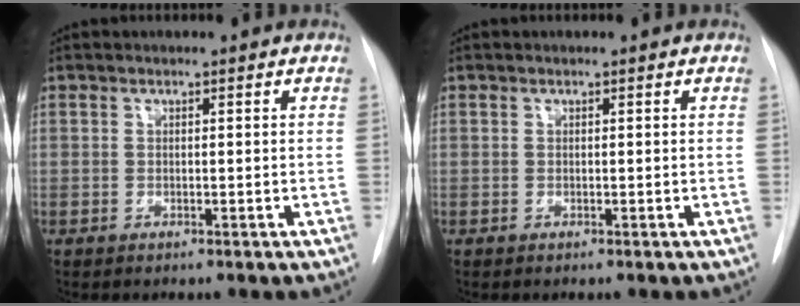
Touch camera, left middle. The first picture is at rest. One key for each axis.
{"total": 0.0}